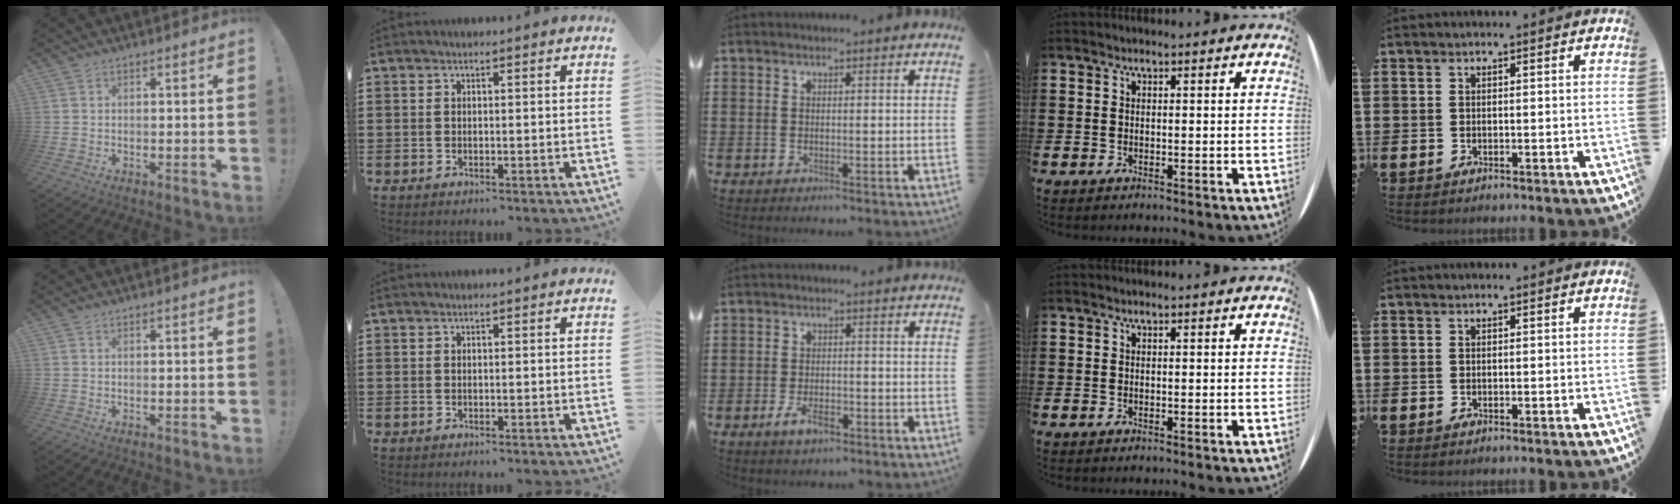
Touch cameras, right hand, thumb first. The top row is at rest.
{"middle": {"total": 3.8, "force": [-2.0, 1.5, 2.8], "torque": [-0.061, -0.004, -0.038]}}